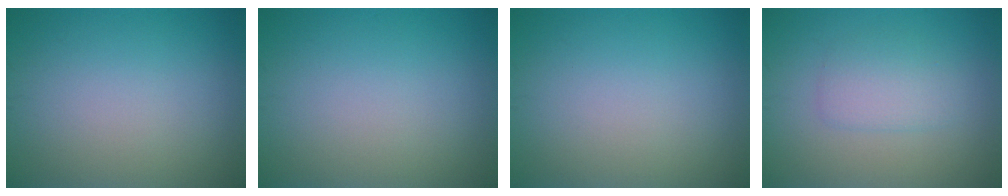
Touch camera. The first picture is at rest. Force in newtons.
{"total": 0.0}
{"total": 0.0}
{"total": 2.3, "press": 2.3, "slide": 0.1}